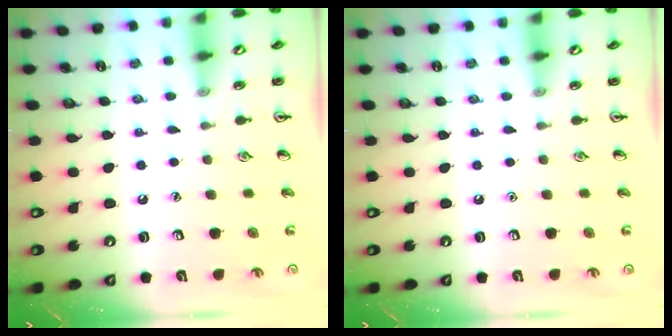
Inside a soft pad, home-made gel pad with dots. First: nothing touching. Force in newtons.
{"total": 0.0}